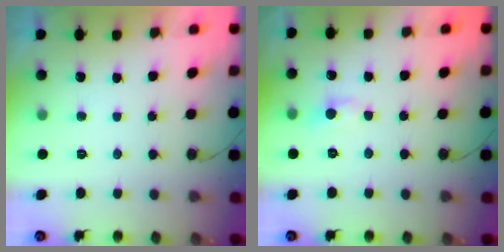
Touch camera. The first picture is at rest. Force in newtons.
{"total": 5.5, "press": 5.4, "slide": 0.8}